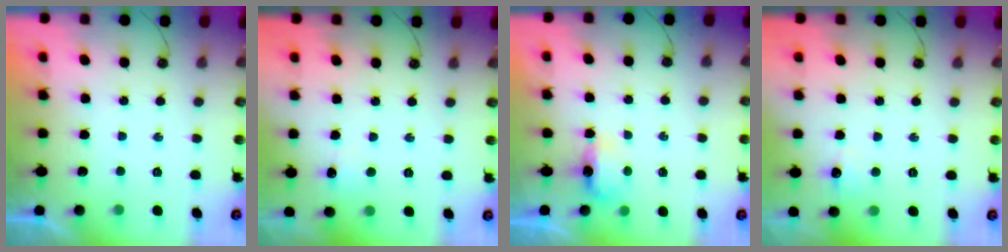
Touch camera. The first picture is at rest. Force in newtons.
{"total": 5.2, "press": 5.1, "slide": 0.7}
{"total": 3.7, "press": 3.7, "slide": 0.4}
{"total": 13.7, "press": 6.1, "slide": 12.2}